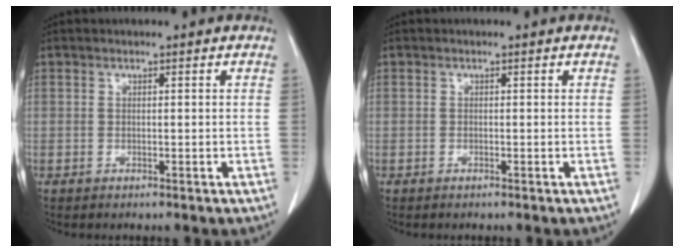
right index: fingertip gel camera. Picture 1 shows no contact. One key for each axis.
{"total": 0.0}